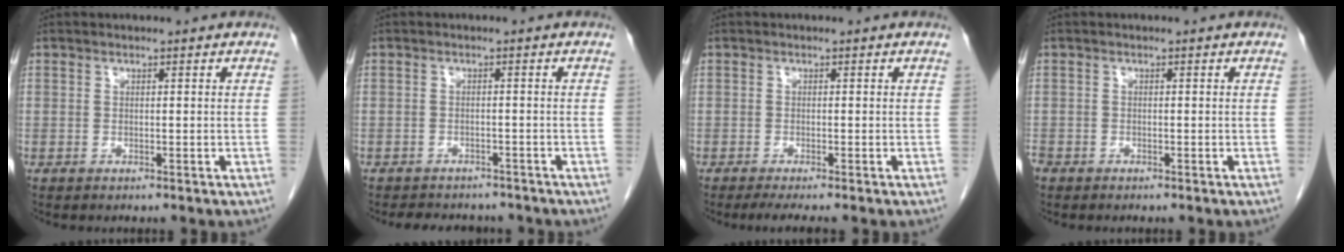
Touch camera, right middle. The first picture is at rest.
{"total": 6.8, "force": [-6.1, 2.6, 1.7], "torque": [-0.024, 0.002, -0.074]}
{"total": 2.9, "force": [-2.2, -0.1, 1.8], "torque": [-0.027, -0.007, -0.038]}
{"total": 2.0, "force": [-1.4, 1.3, 0.6], "torque": [-0.019, -0.003, -0.025]}